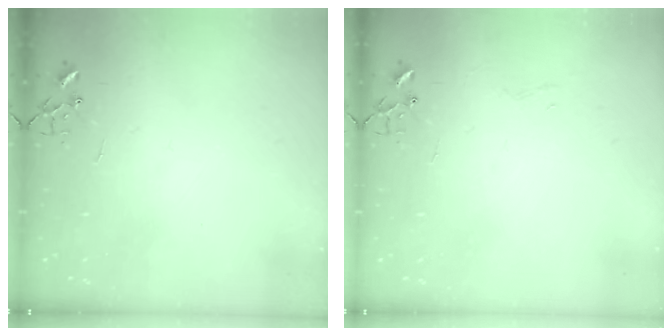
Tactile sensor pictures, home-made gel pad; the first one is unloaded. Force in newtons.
{"total": 3.3, "press": 3.3, "slide": 0.3}